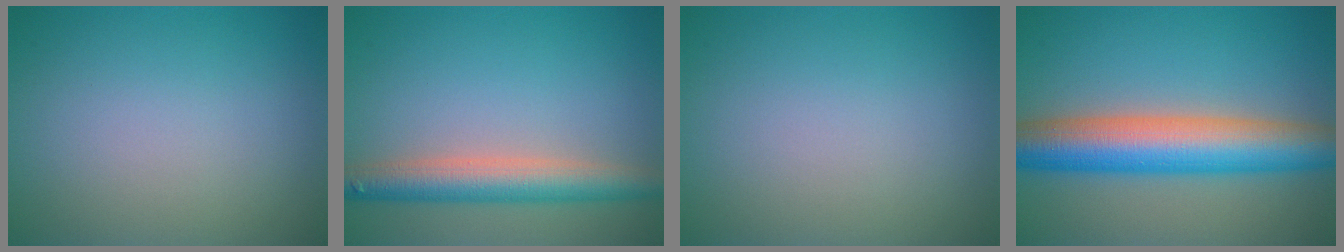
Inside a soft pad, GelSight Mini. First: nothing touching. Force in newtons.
{"total": 5.0, "press": 5.0, "slide": 0.2}
{"total": 0.0}
{"total": 9.3, "press": 9.3, "slide": 0.5}